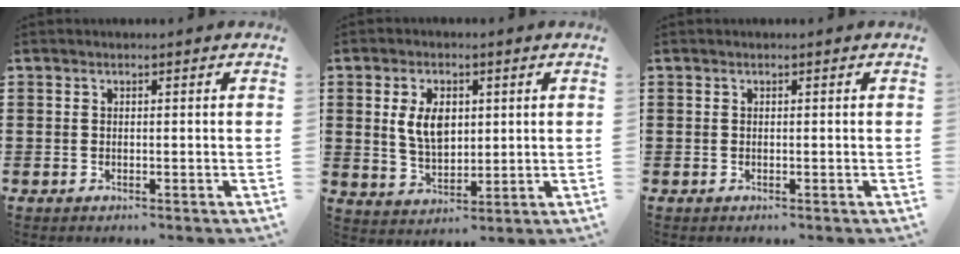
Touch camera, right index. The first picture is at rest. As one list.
[{"total": 6.4, "force": [1.4, 3.9, 4.9], "torque": [-0.106, 0.008, 0.020]}, {"total": 0.0}]